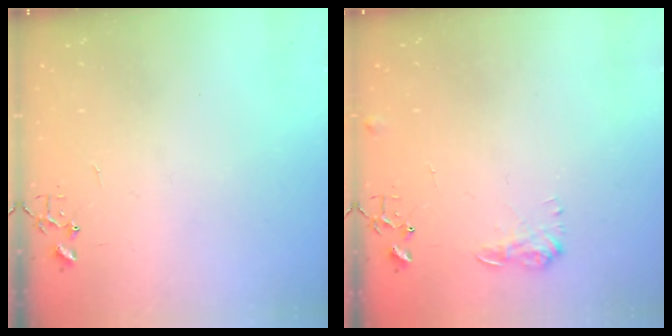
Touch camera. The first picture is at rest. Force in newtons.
{"total": 7.6, "press": 7.6, "slide": 0.3}